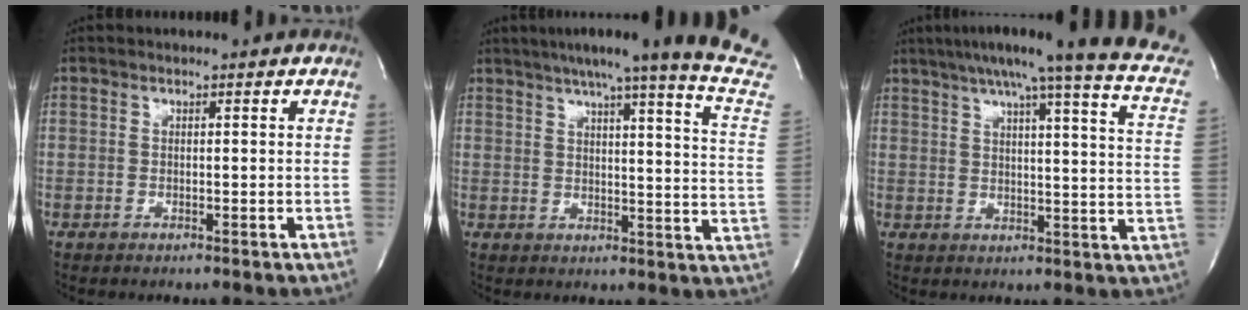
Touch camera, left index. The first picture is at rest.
{"total": 22.5, "force": [19.0, -1.2, 12.0], "torque": [-0.172, -0.061, 0.220]}
{"total": 21.6, "force": [16.1, 0.8, 14.3], "torque": [-0.210, -0.014, 0.186]}